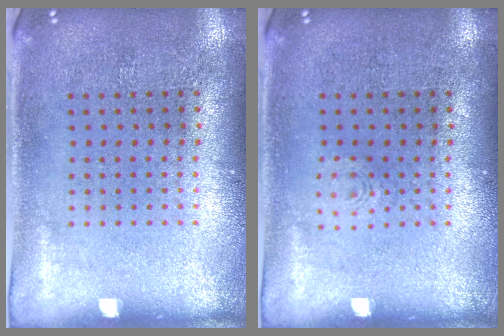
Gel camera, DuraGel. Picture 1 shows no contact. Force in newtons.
{"total": 0.8, "press": 0.8, "slide": 0.1}